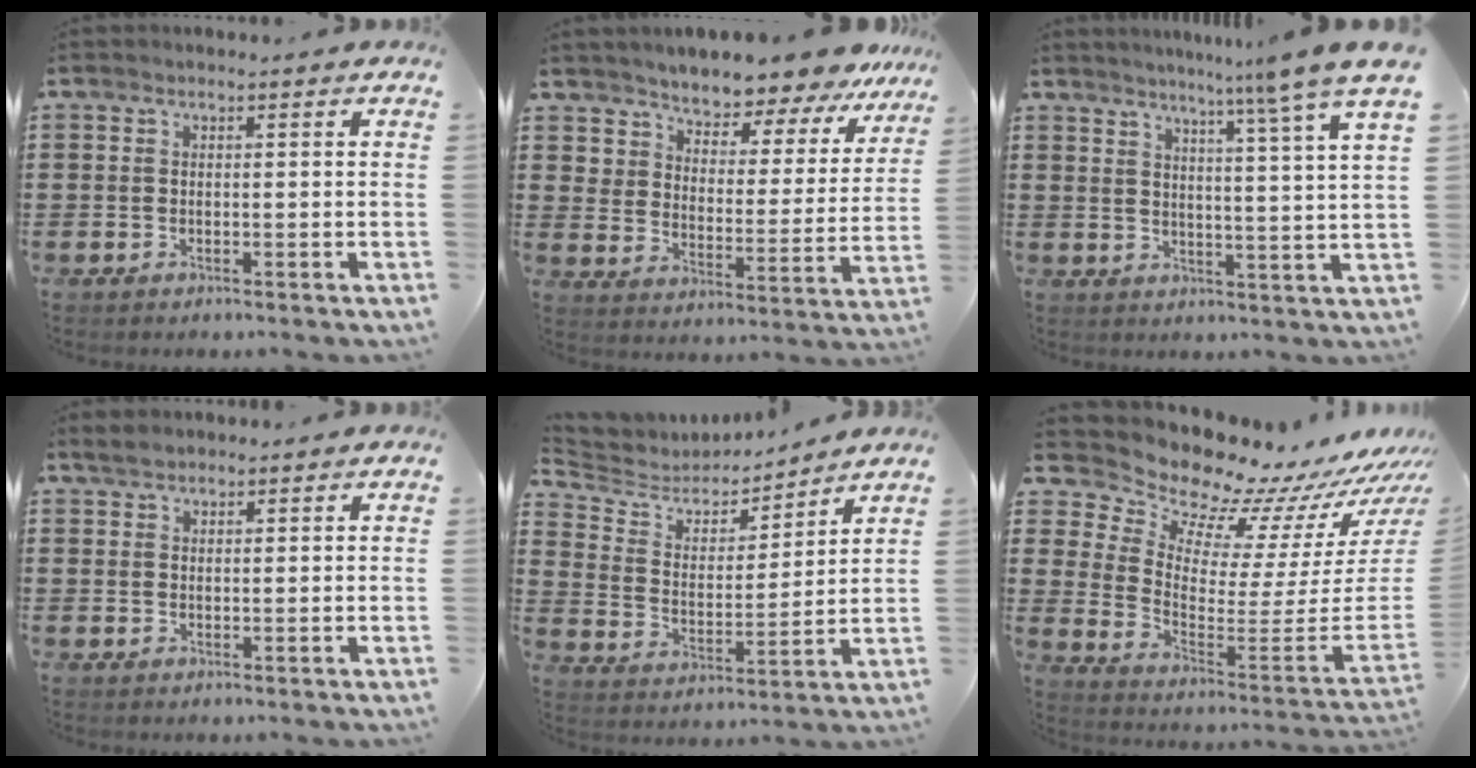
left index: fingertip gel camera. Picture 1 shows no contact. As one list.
[{"total": 5.6, "force": [5.5, 0.2, -0.6], "torque": [-0.025, -0.057, 0.095]}, {"total": 7.1, "force": [5.8, -1.9, 3.5], "torque": [-0.083, -0.042, 0.092]}, {"total": 1.8, "force": [1.6, 0.8, 0.4], "torque": [-0.011, 0.005, 0.032]}, {"total": 5.1, "force": [4.7, 1.8, 0.4], "torque": [-0.044, -0.036, 0.077]}, {"total": 7.6, "force": [7.2, 2.2, 0.7], "torque": [-0.025, -0.099, 0.107]}]